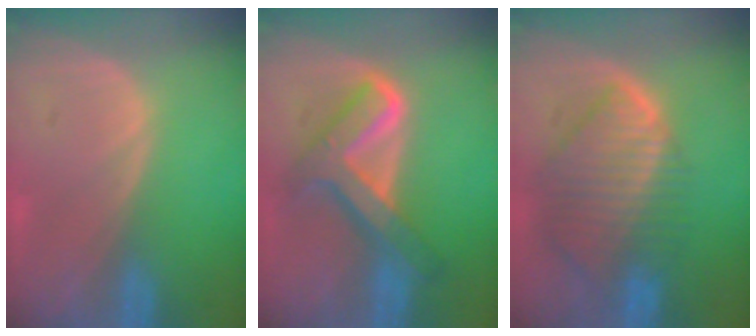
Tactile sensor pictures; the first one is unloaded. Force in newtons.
{"total": 8.0, "press": 8.0, "slide": 0.7}
{"total": 10.0, "press": 8.7, "slide": 5.0}